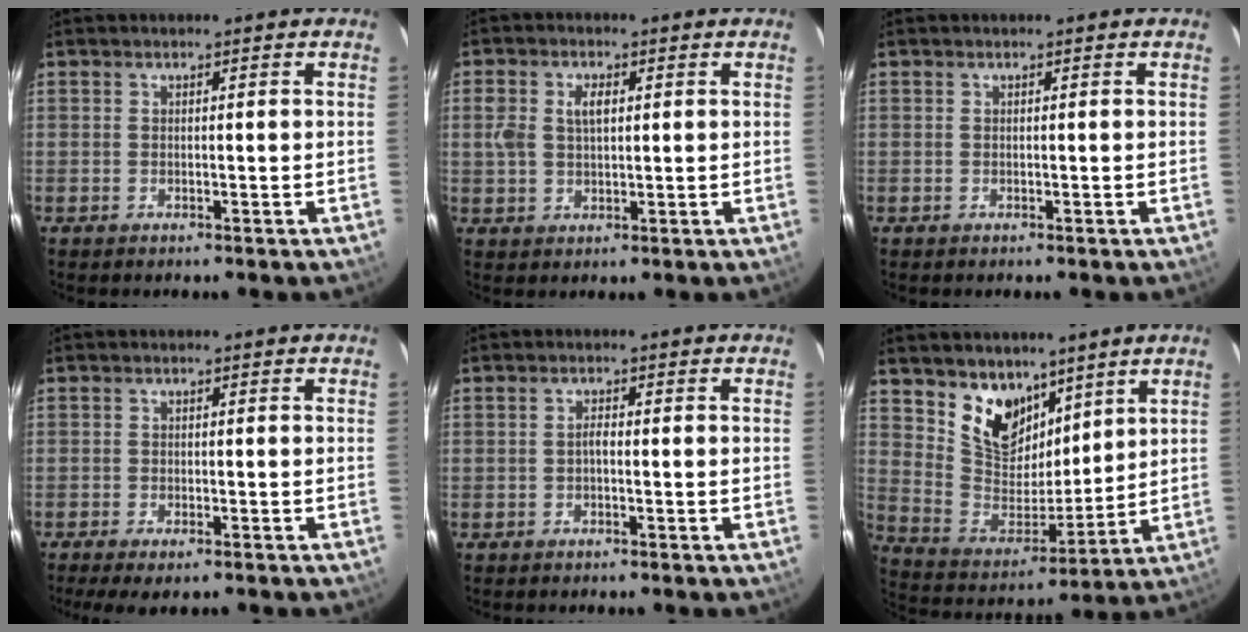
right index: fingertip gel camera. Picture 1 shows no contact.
{"total": 4.9, "force": [1.1, 3.0, 3.7], "torque": [-0.075, 0.010, 0.022]}
{"total": 0.0}
{"total": 5.1, "force": [-3.7, 1.5, 3.2], "torque": [-0.075, -0.021, -0.062]}
{"total": 1.1, "force": [-0.4, 0.5, 0.9], "torque": [-0.018, 0.006, -0.008]}
{"total": 13.2, "force": [8.6, 8.1, 5.9], "torque": [-0.117, -0.003, 0.174]}